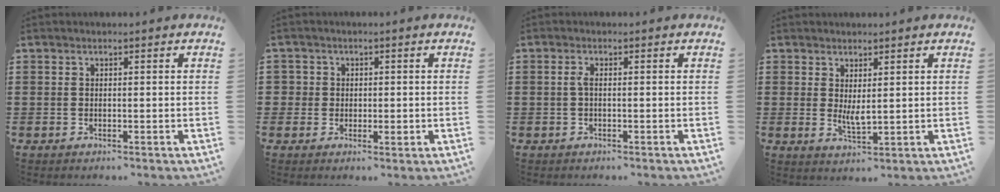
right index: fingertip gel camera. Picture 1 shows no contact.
{"total": 1.8, "force": [-0.1, 1.7, 0.6], "torque": [-0.016, 0.005, -0.003]}
{"total": 1.3, "force": [-0.2, 0.2, 1.3], "torque": [-0.025, 0.001, -0.005]}
{"total": 2.6, "force": [0.8, 0.7, 2.4], "torque": [-0.047, -0.004, 0.017]}